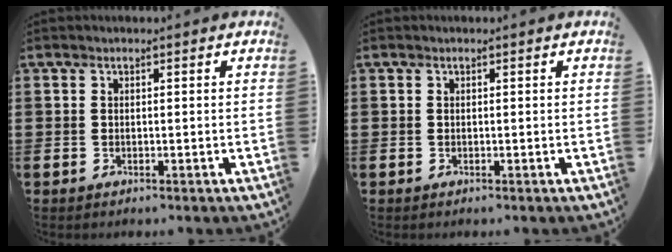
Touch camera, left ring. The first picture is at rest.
{"total": 0.0}